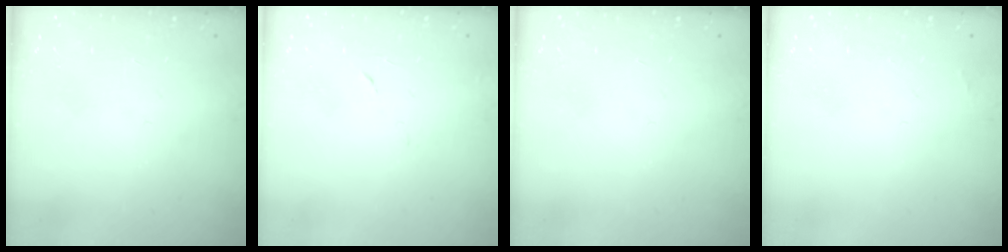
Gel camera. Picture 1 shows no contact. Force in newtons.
{"total": 5.3, "press": 5.3, "slide": 0.6}
{"total": 0.0}
{"total": 1.3, "press": 1.3, "slide": 0.2}